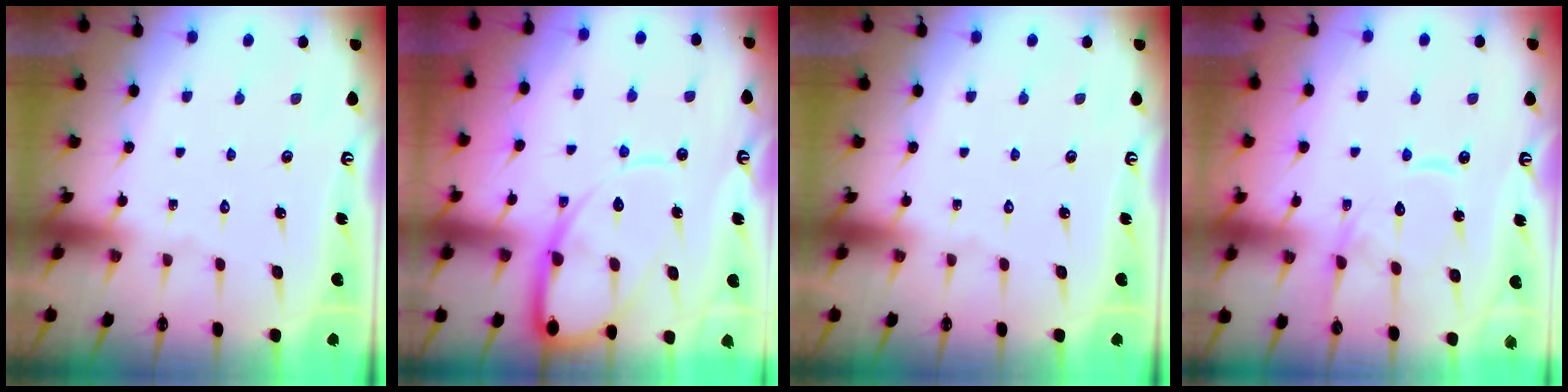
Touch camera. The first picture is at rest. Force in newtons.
{"total": 12.5, "press": 12.5, "slide": 1.2}
{"total": 0.0}
{"total": 12.9, "press": 12.8, "slide": 1.3}